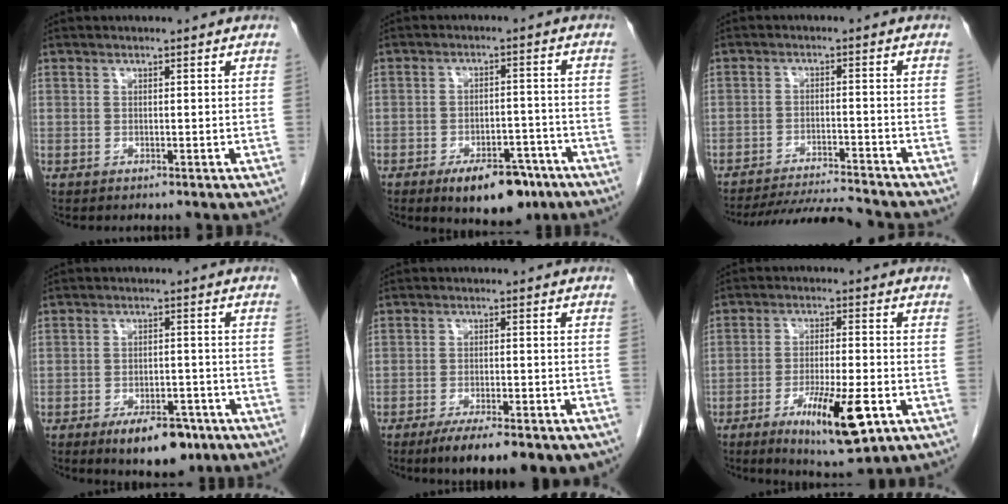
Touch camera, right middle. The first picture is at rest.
{"total": 9.7, "force": [-6.3, 4.2, 6.0], "torque": [-0.074, 0.002, -0.091]}
{"total": 9.6, "force": [-9.4, -1.0, 1.8], "torque": [-0.026, -0.015, -0.155]}
{"total": 8.4, "force": [-5.4, 3.6, 5.3], "torque": [-0.070, 0.000, -0.077]}
{"total": 11.4, "force": [-8.5, 2.7, 7.2], "torque": [-0.087, -0.008, -0.119]}
{"total": 11.4, "force": [-5.0, 1.9, 10.0], "torque": [-0.167, -0.022, -0.075]}